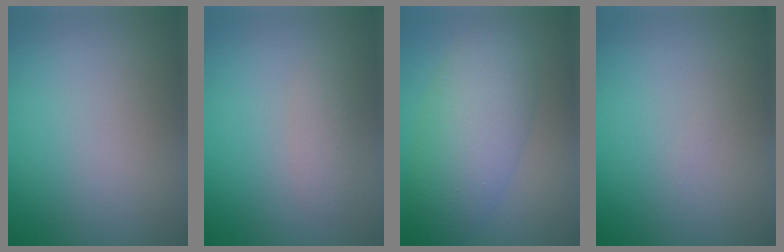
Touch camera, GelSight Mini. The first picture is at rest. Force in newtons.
{"total": 1.5, "press": 1.5, "slide": 0.1}
{"total": 6.3, "press": 6.3, "slide": 0.1}
{"total": 0.0}